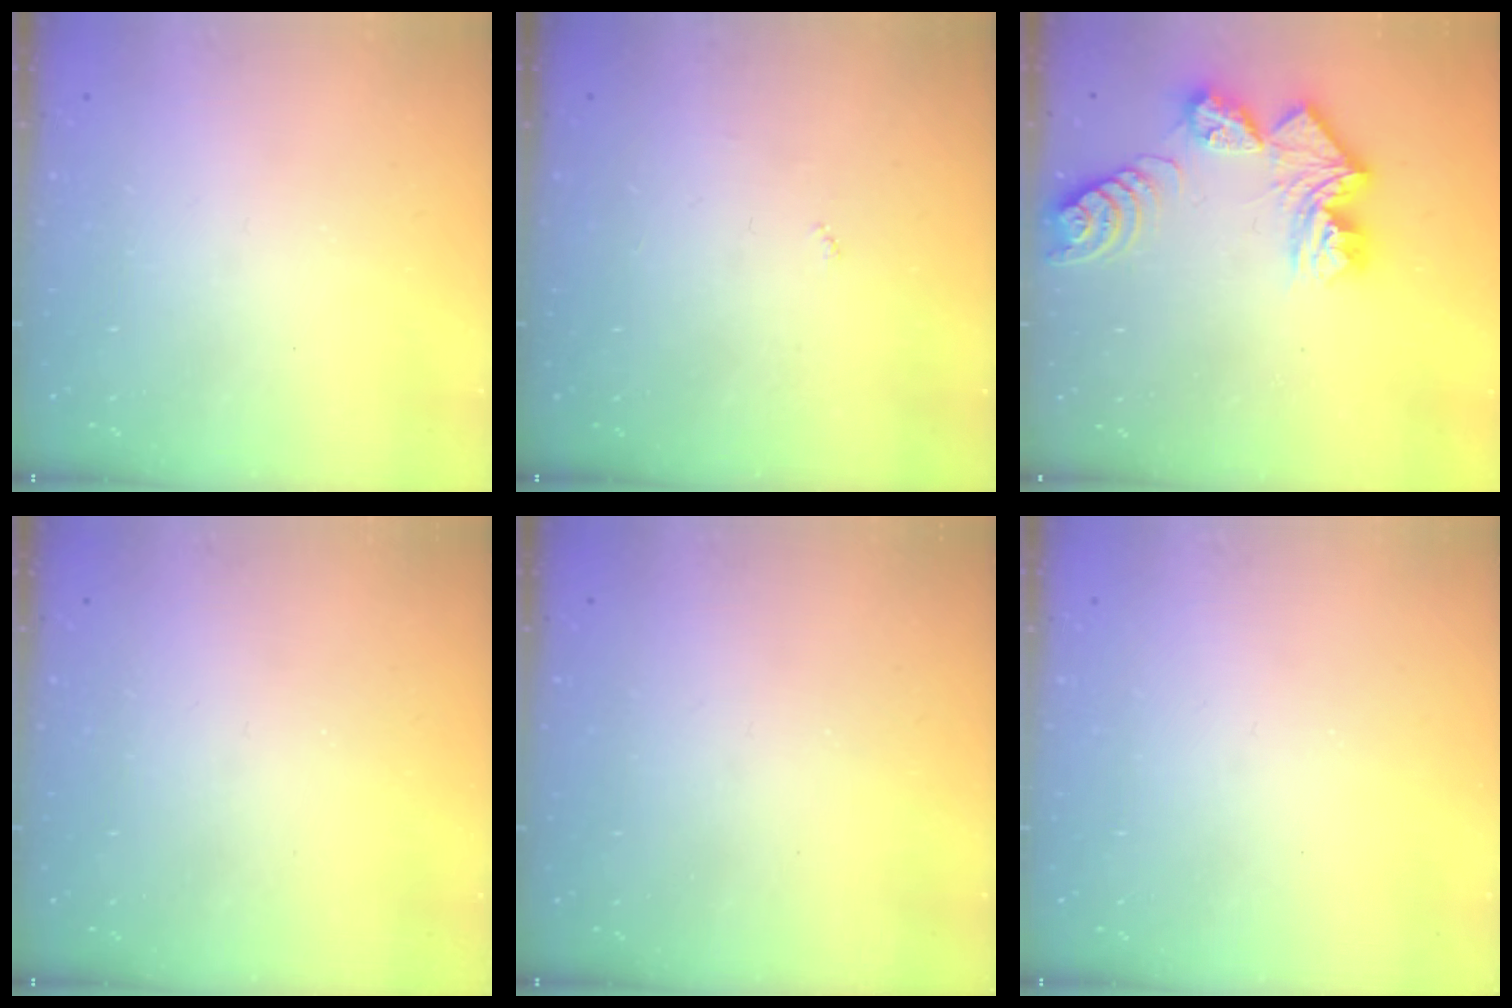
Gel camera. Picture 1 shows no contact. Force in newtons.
{"total": 2.7, "press": 2.7, "slide": 0.4}
{"total": 14.4, "press": 14.3, "slide": 1.6}
{"total": 0.0}
{"total": 0.0}
{"total": 0.0}